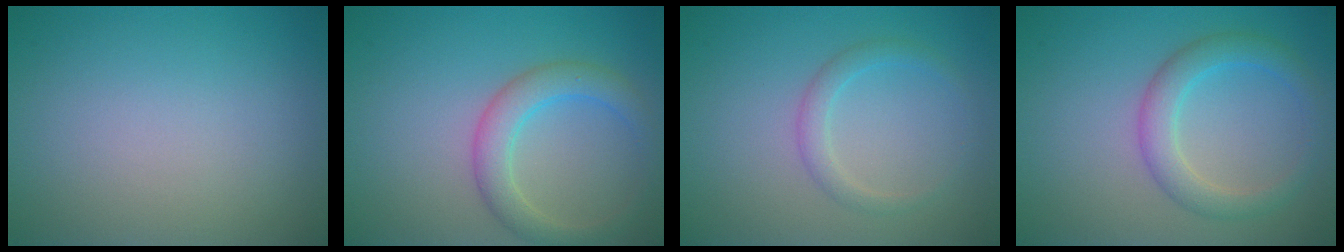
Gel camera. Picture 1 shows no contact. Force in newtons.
{"total": 3.5, "press": 3.5, "slide": 0.0}
{"total": 1.7, "press": 1.7, "slide": 0.1}
{"total": 3.4, "press": 3.3, "slide": 0.3}